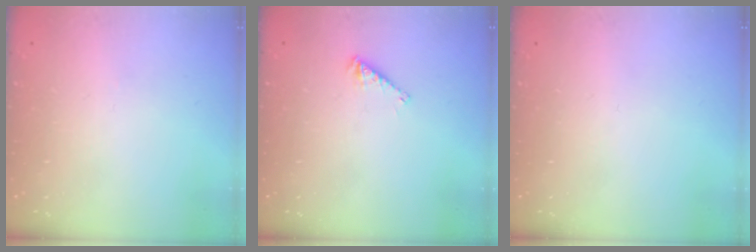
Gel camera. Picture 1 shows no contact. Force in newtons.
{"total": 3.2, "press": 3.2, "slide": 0.4}
{"total": 0.0}